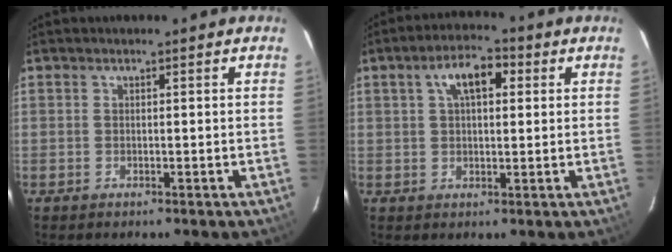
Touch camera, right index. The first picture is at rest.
{"total": 6.8, "force": [2.3, 3.4, 5.5], "torque": [-0.096, 0.022, 0.039]}